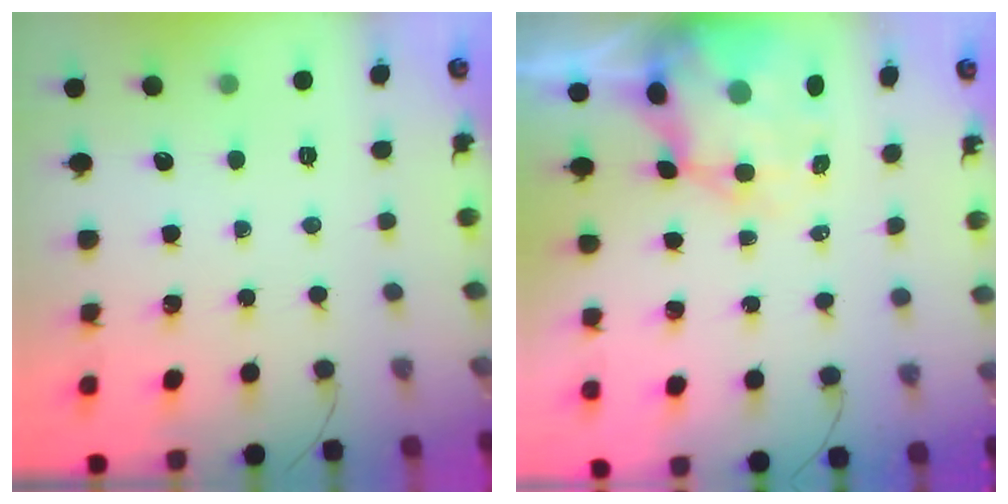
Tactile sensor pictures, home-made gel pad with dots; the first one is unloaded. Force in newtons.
{"total": 8.9, "press": 8.3, "slide": 3.0}